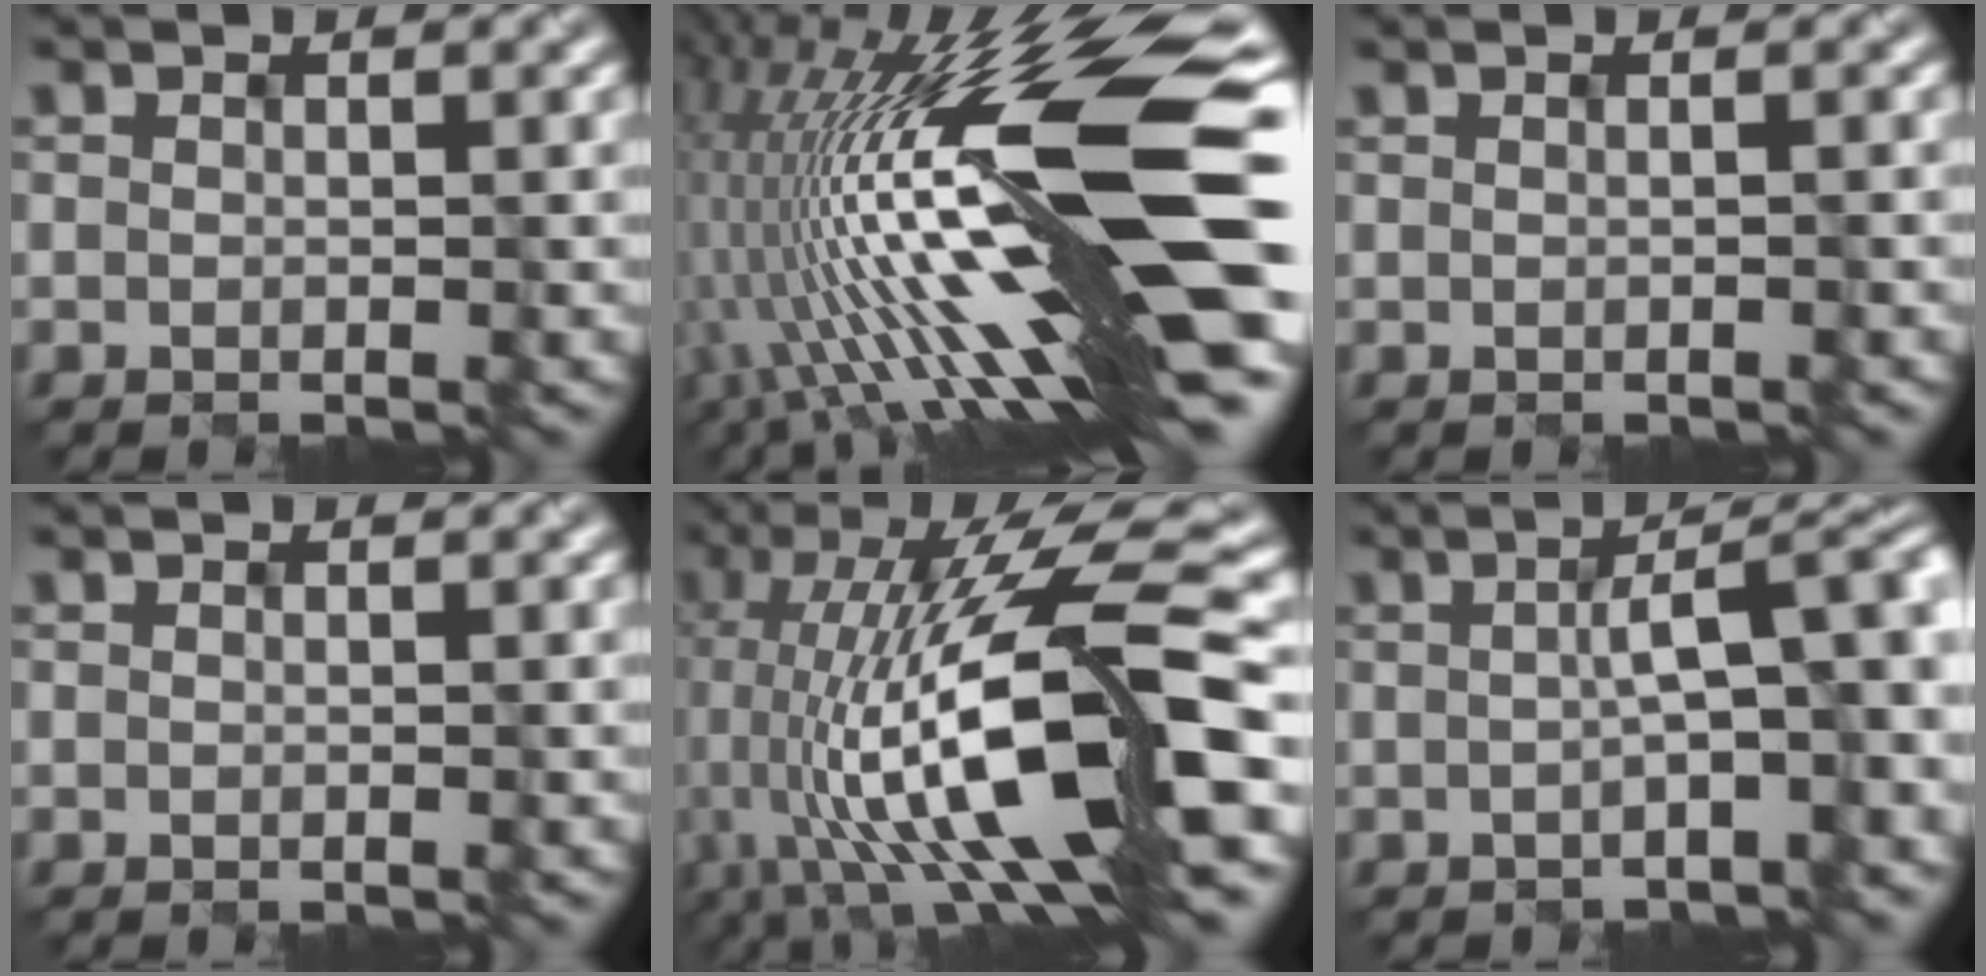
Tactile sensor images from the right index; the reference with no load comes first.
{"total": 18.0, "force": [0.5, 4.6, 17.4], "torque": [-0.303, 0.019, 0.007]}
{"total": 1.5, "force": [0.3, 0.8, 1.2], "torque": [-0.004, 0.004, -0.012]}
{"total": 0.0}
{"total": 15.7, "force": [-2.2, 4.7, 14.8], "torque": [-0.276, 0.030, -0.041]}
{"total": 7.6, "force": [0.1, 2.2, 7.2], "torque": [-0.081, 0.017, 0.006]}